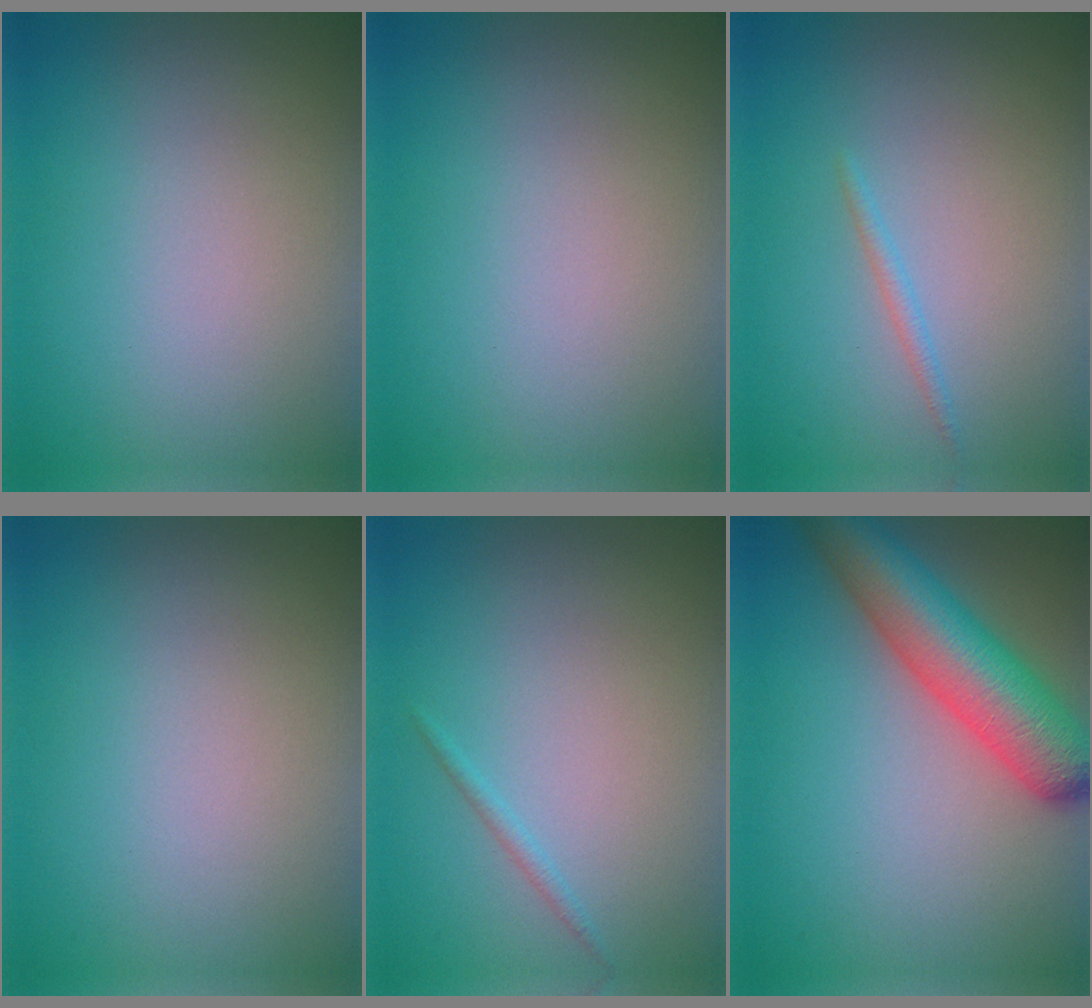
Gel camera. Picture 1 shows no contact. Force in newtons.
{"total": 0.0}
{"total": 0.8, "press": 0.8, "slide": 0.1}
{"total": 0.0}
{"total": 0.7, "press": 0.7, "slide": 0.1}
{"total": 8.2, "press": 8.2, "slide": 0.3}